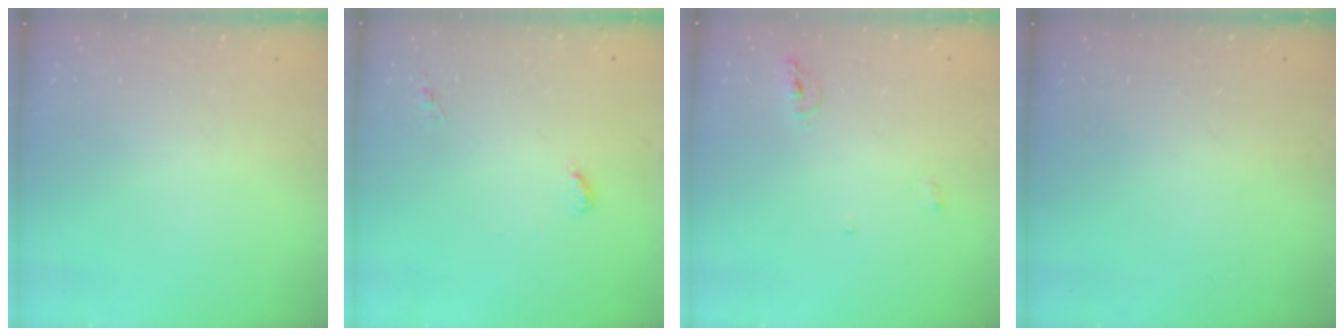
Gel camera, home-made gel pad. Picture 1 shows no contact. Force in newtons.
{"total": 4.6, "press": 4.6, "slide": 0.4}
{"total": 5.6, "press": 5.5, "slide": 0.9}
{"total": 0.0}